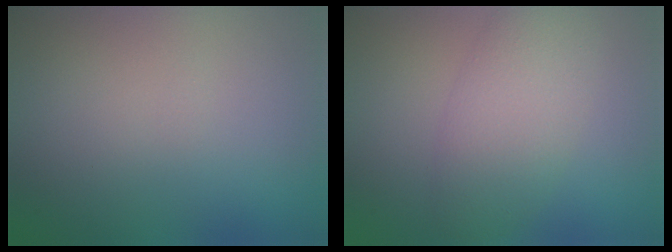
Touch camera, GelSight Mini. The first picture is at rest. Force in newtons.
{"total": 5.0, "press": 5.0, "slide": 0.2}